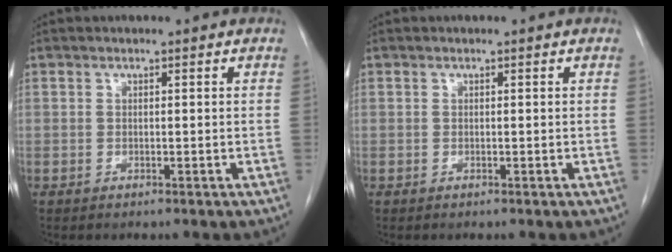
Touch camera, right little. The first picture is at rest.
{"total": 0.0}